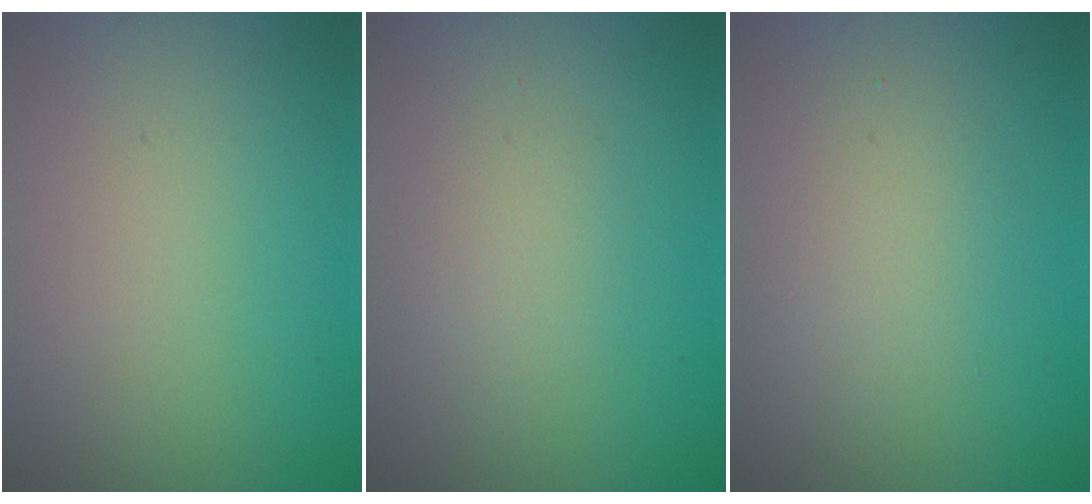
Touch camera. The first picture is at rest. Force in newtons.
{"total": 1.7, "press": 1.7, "slide": 0.2}
{"total": 2.6, "press": 2.6, "slide": 0.2}